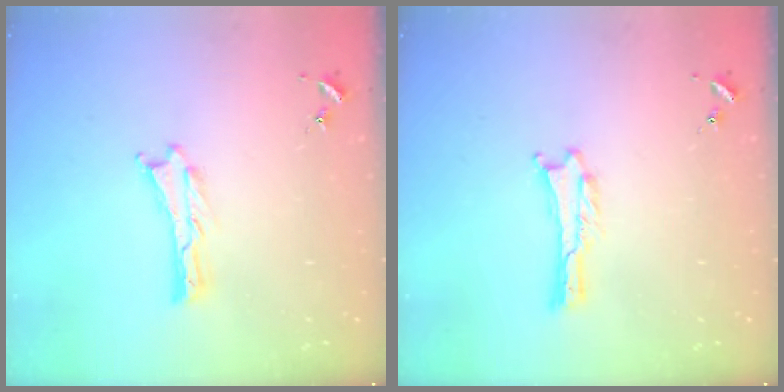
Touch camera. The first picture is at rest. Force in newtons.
{"total": 0.0}